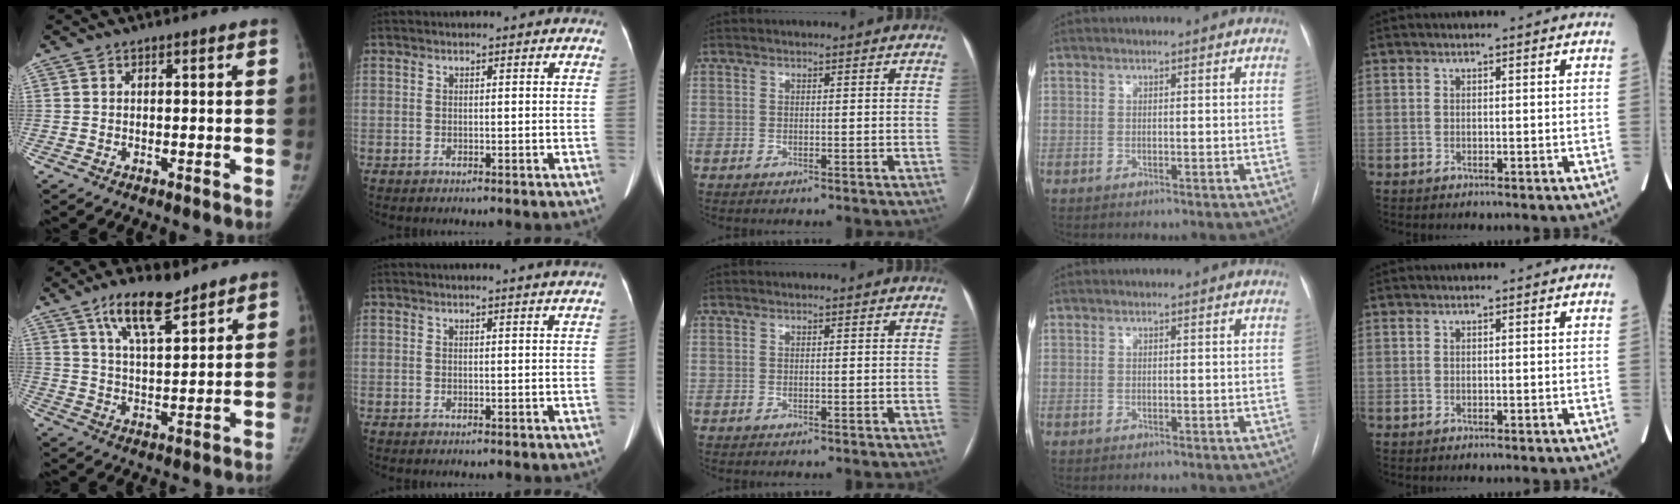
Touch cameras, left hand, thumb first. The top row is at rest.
{"thumb": {"total": 10.4, "force": [7.0, 3.6, 6.8], "torque": [-0.103, -0.036, 0.127]}, "index": {"total": 1.6, "force": [1.4, -0.5, 0.6], "torque": [-0.018, -0.007, 0.021]}}